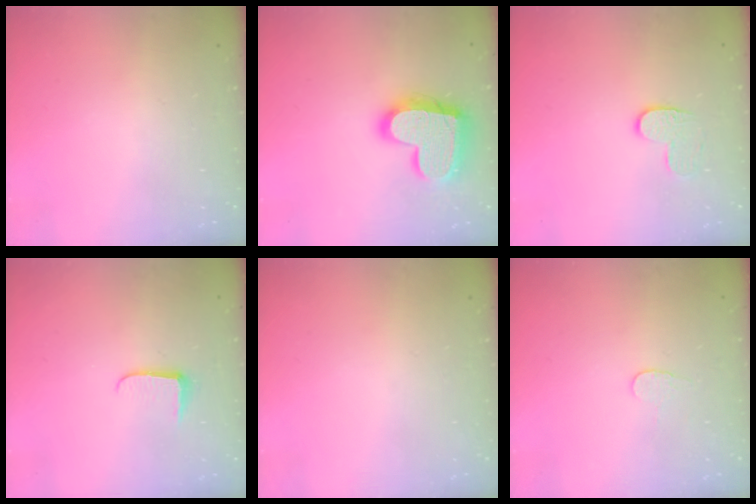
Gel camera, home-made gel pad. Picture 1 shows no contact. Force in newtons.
{"total": 19.1, "press": 19.0, "slide": 1.3}
{"total": 6.7, "press": 6.7, "slide": 0.5}
{"total": 6.2, "press": 6.1, "slide": 0.8}
{"total": 0.0}
{"total": 3.8, "press": 3.8, "slide": 0.3}